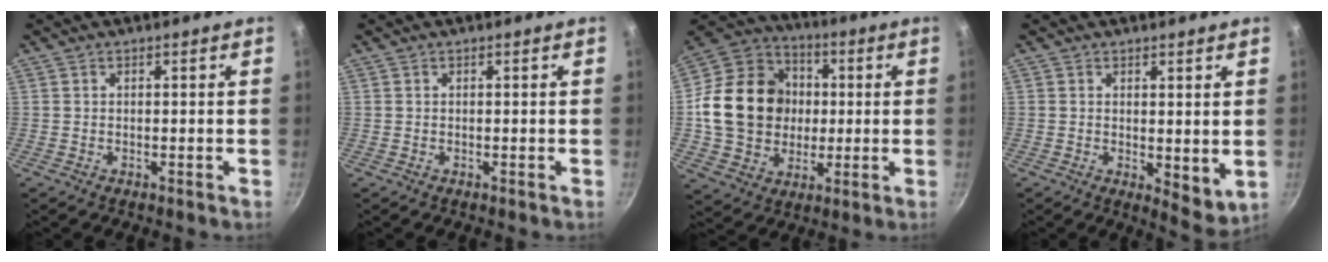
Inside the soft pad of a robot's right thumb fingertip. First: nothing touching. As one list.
[{"total": 0.0}, {"total": 20.1, "force": [0.5, 17.0, 10.7], "torque": [-0.163, 0.028, 0.009]}, {"total": 5.5, "force": [0.7, 2.6, 4.8], "torque": [-0.065, -0.021, 0.013]}]